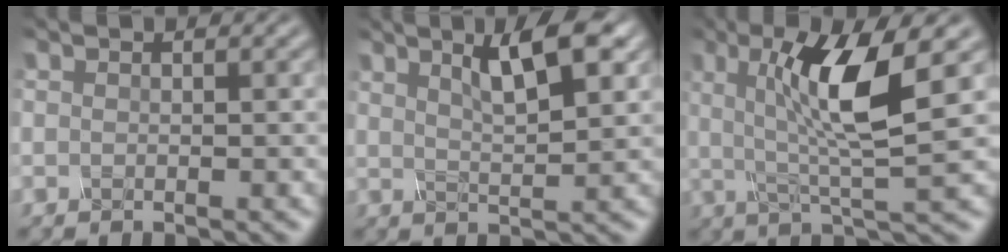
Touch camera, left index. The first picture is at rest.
{"total": 4.7, "force": [2.5, 0.7, 3.9], "torque": [-0.059, 0.011, 0.056]}
{"total": 6.7, "force": [1.3, 0.8, 6.6], "torque": [-0.121, -0.003, 0.047]}